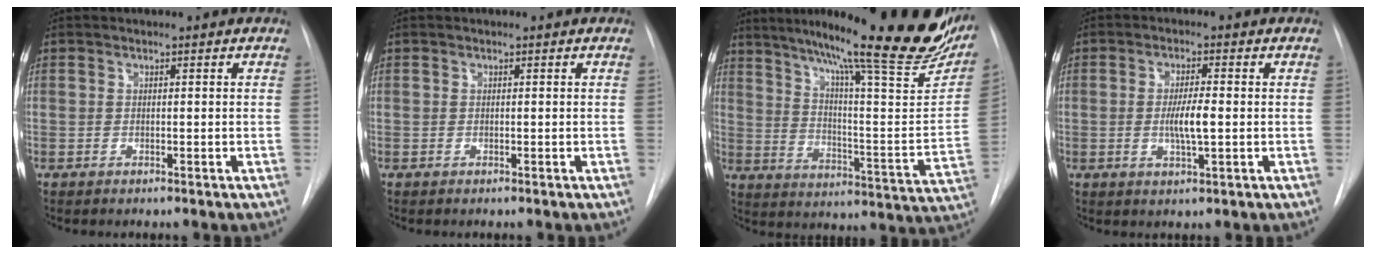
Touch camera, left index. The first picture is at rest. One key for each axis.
{"total": 0.0}
{"total": 29.1, "fx": 22.7, "fy": 2.8, "fz": 18.0, "tx": -0.247, "ty": -0.058, "tz": 0.299}
{"total": 4.6, "fx": -0.5, "fy": 0.6, "fz": 4.5, "tx": -0.085, "ty": -0.008, "tz": -0.009}